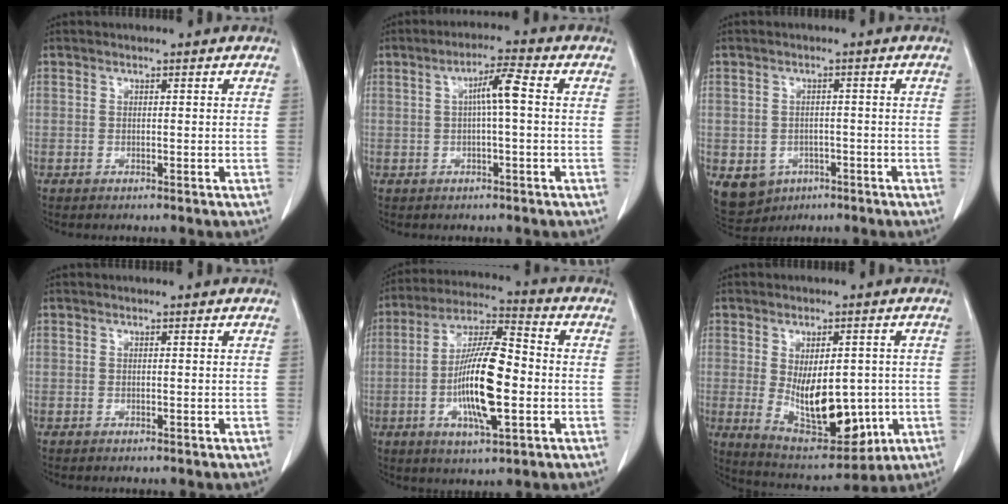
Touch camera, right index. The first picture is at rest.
{"total": 4.6, "force": [0.5, 0.4, 4.5], "torque": [-0.078, 0.012, 0.006]}
{"total": 8.6, "force": [-4.0, 7.1, 2.7], "torque": [-0.061, 0.006, -0.048]}
{"total": 0.0}
{"total": 14.6, "force": [-2.6, 3.0, 14.0], "torque": [-0.264, 0.002, -0.046]}
{"total": 13.6, "force": [-1.6, 6.2, 12.0], "torque": [-0.195, -0.015, -0.001]}